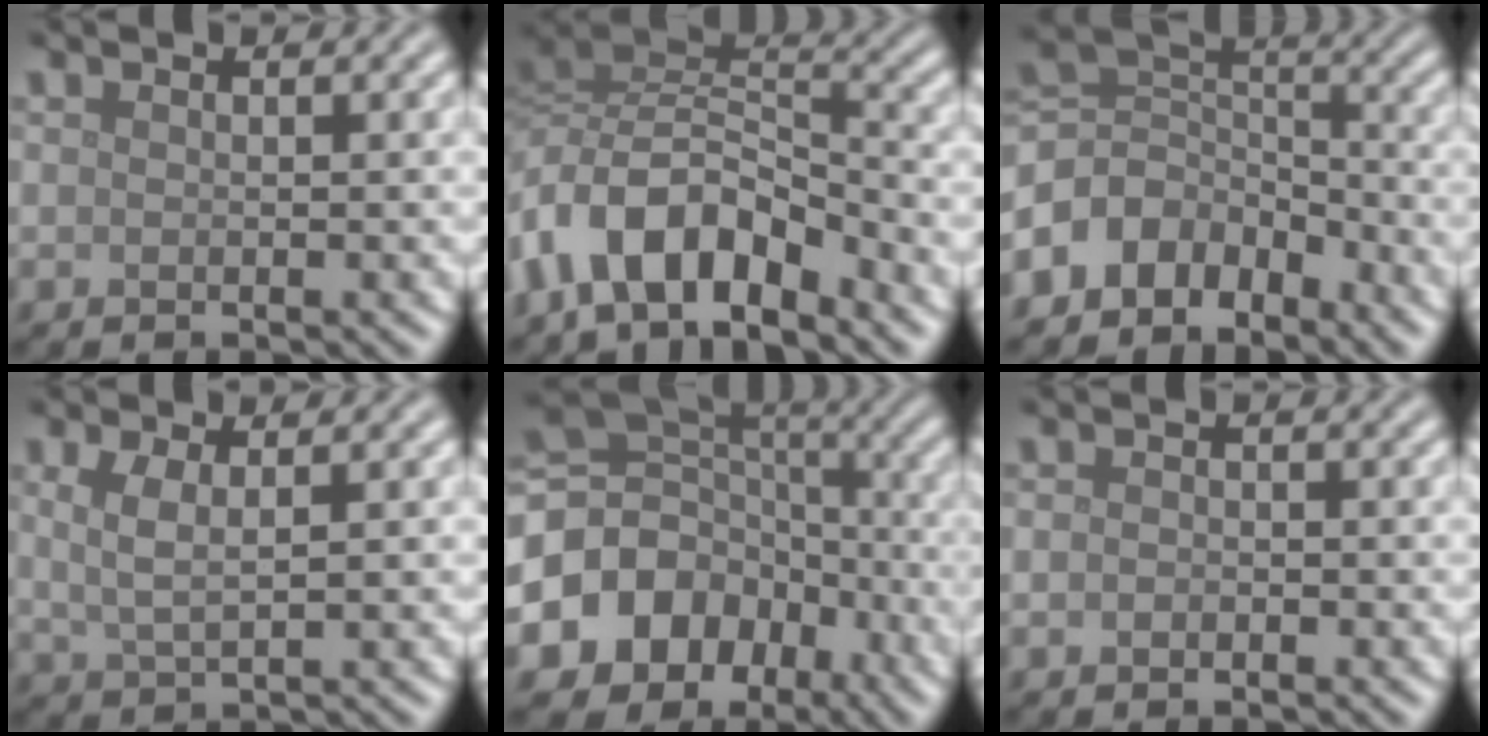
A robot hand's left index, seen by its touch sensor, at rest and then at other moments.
{"total": 8.5, "force": [-5.0, 4.0, 5.6], "torque": [-0.094, 0.006, -0.101]}
{"total": 5.9, "force": [-3.8, 4.0, 2.2], "torque": [-0.025, 0.008, -0.086]}
{"total": 2.5, "force": [0.7, 0.9, 2.2], "torque": [-0.050, -0.002, 0.018]}
{"total": 12.7, "force": [-5.9, 10.3, 4.4], "torque": [-0.106, -0.012, -0.103]}
{"total": 0.7, "force": [-0.3, 0.5, 0.4], "torque": [-0.007, -0.002, -0.008]}